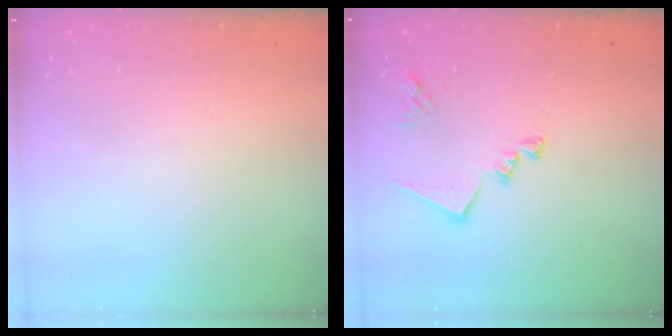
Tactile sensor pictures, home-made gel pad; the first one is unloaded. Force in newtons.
{"total": 14.1, "press": 14.0, "slide": 0.9}